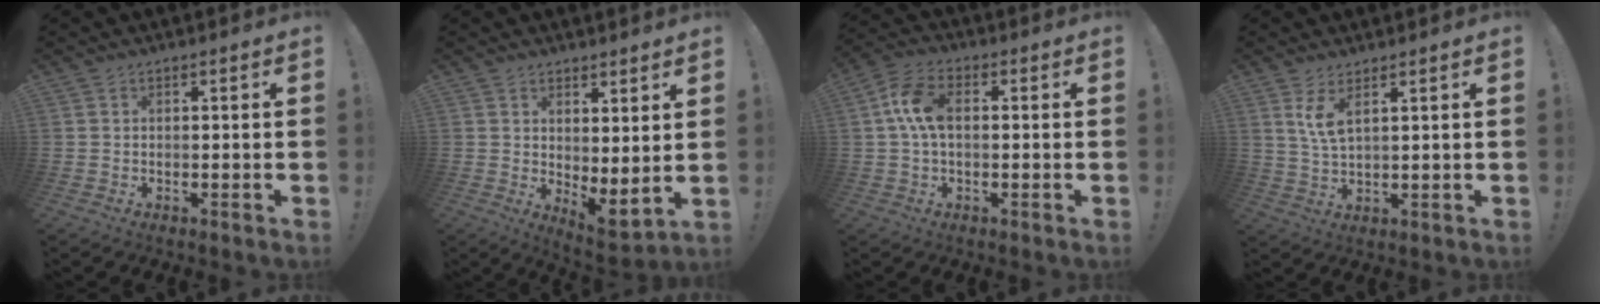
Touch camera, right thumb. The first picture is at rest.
{"total": 4.5, "force": [3.0, 1.2, 3.1], "torque": [-0.031, -0.046, 0.057]}
{"total": 9.2, "force": [0.9, 5.2, 7.5], "torque": [-0.144, 0.006, 0.019]}
{"total": 5.4, "force": [3.1, 1.4, 4.3], "torque": [-0.073, -0.016, 0.051]}